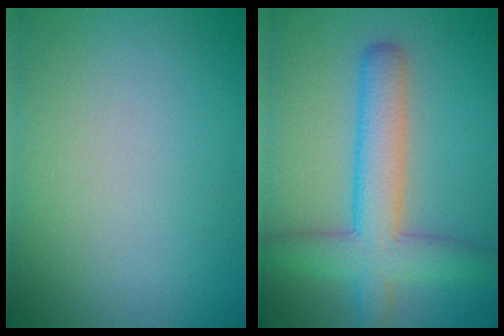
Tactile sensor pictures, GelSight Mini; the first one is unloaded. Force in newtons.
{"total": 6.2, "press": 6.2, "slide": 0.3}